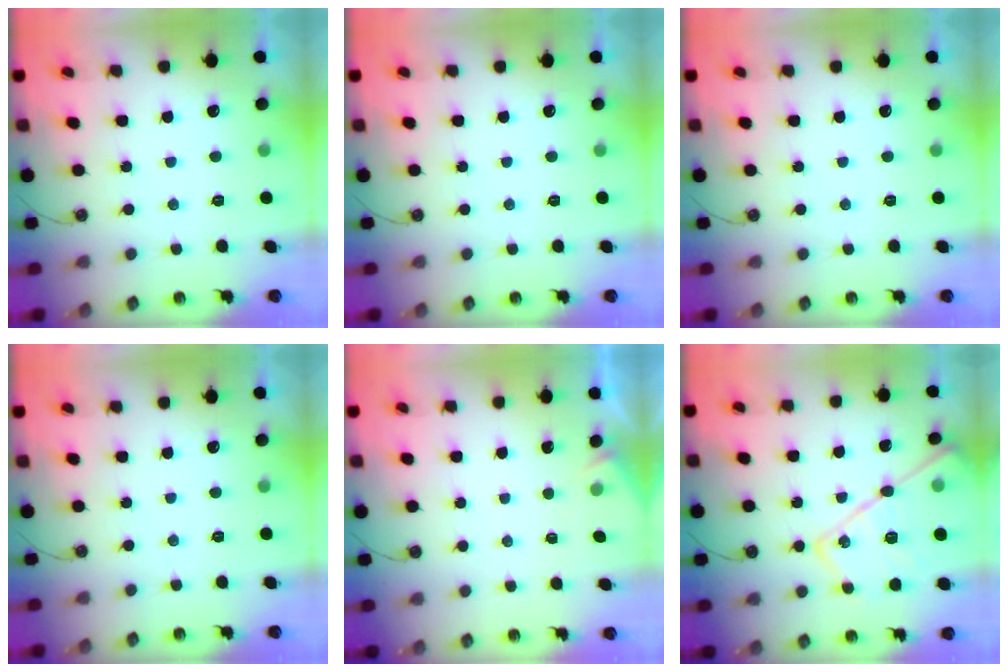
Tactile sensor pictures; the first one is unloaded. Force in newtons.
{"total": 0.0}
{"total": 0.0}
{"total": 0.0}
{"total": 2.9, "press": 2.8, "slide": 0.5}
{"total": 22.4, "press": 22.2, "slide": 2.4}